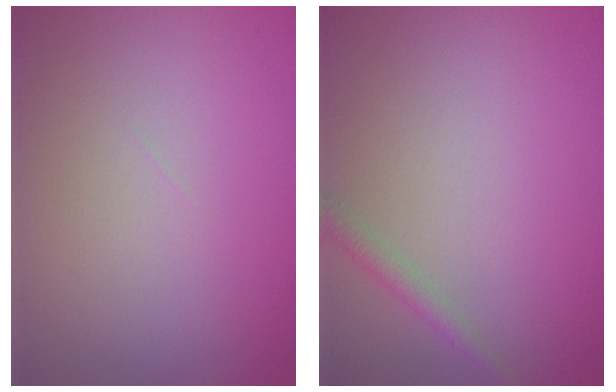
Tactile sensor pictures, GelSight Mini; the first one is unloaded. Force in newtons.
{"total": 1.4, "press": 1.4, "slide": 0.1}